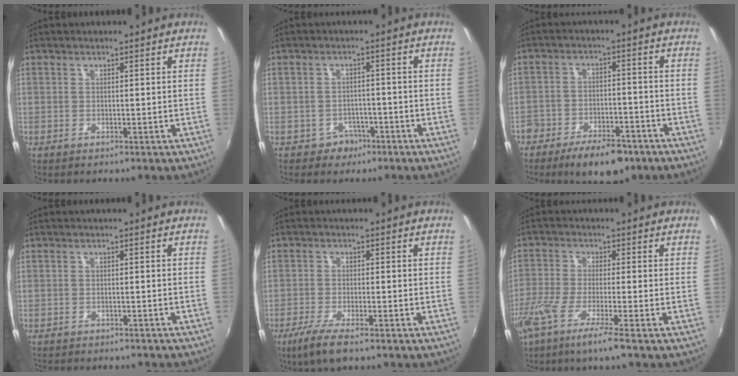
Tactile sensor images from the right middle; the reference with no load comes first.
{"total": 3.6, "force": [-2.2, 2.8, 0.2], "torque": [-0.012, 0.009, -0.030]}
{"total": 12.4, "force": [-8.9, 5.4, 6.6], "torque": [-0.143, -0.008, -0.140]}
{"total": 5.7, "force": [-5.2, 1.3, 1.9], "torque": [-0.049, -0.014, -0.076]}
{"total": 6.0, "force": [-4.2, 0.9, 4.2], "torque": [-0.104, -0.016, -0.080]}
{"total": 8.5, "force": [-5.8, -0.2, 6.2], "torque": [-0.137, -0.032, -0.109]}